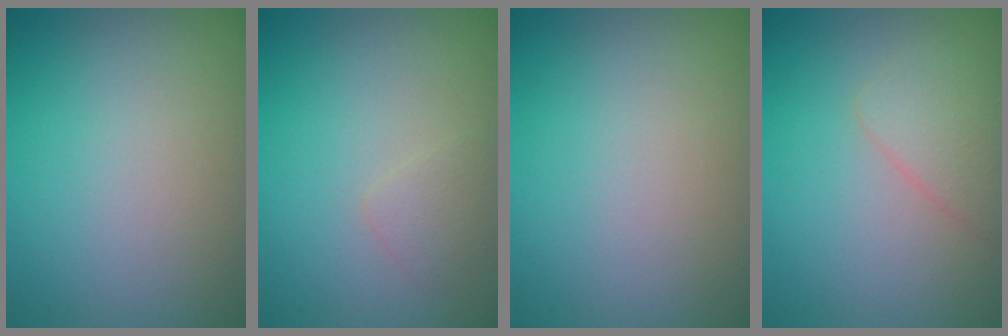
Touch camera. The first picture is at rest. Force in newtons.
{"total": 1.2, "press": 1.2, "slide": 0.1}
{"total": 0.0}
{"total": 2.1, "press": 2.1, "slide": 0.1}